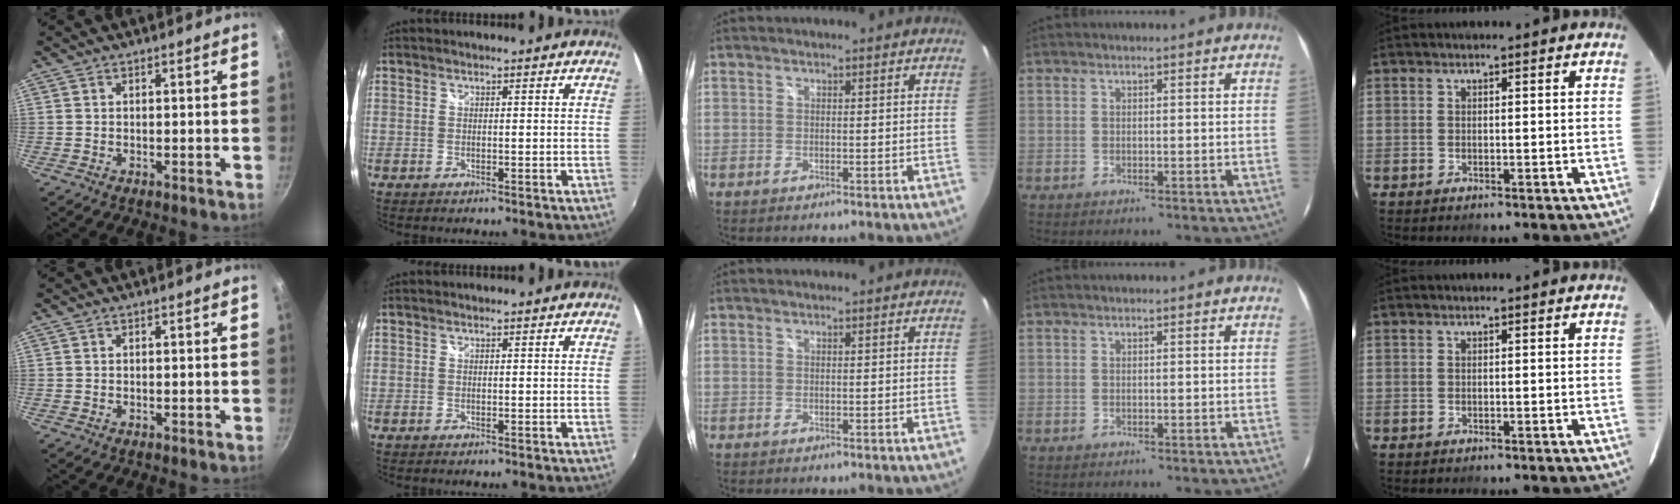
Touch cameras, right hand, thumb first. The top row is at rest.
{}